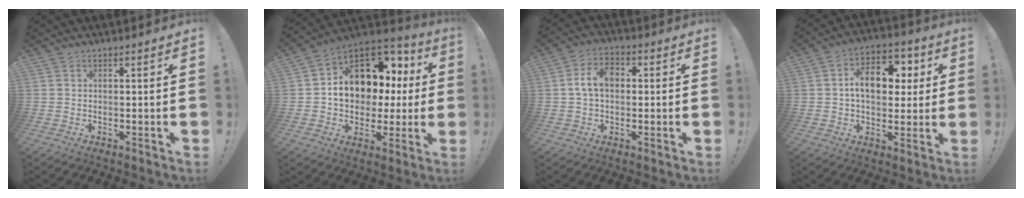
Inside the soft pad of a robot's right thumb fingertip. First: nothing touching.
{"total": 13.3, "force": [3.2, 10.6, 7.4], "torque": [-0.102, -0.026, 0.072]}
{"total": 8.4, "force": [0.8, 5.8, 6.0], "torque": [-0.100, 0.013, 0.014]}
{"total": 12.9, "force": [2.4, 8.7, 9.1], "torque": [-0.122, 0.000, 0.045]}